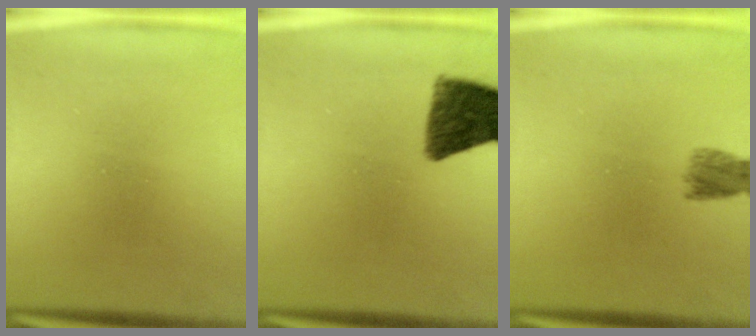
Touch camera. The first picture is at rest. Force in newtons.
{"total": 10.9}
{"total": 4.1}